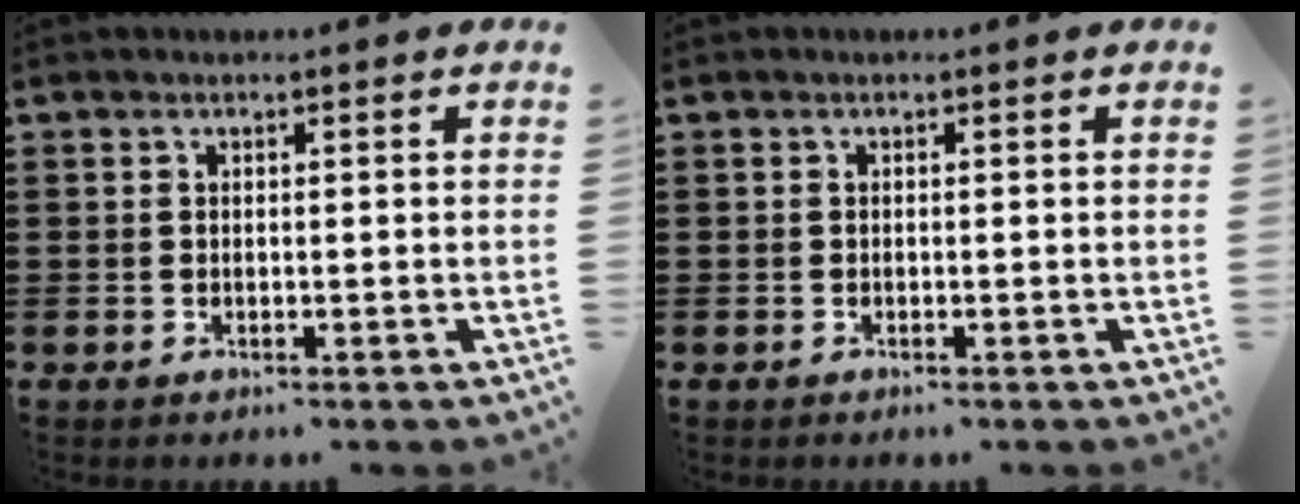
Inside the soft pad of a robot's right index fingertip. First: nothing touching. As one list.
[{"total": 0.0}]